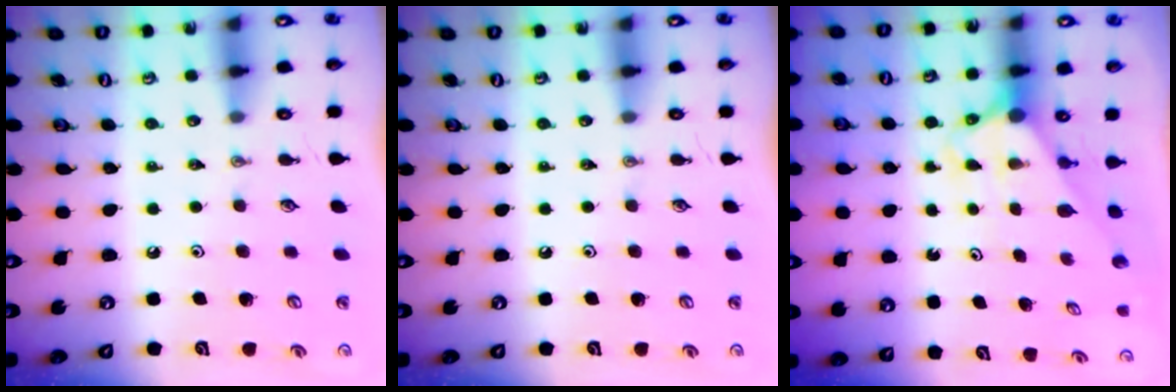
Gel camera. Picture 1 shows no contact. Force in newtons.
{"total": 0.0}
{"total": 3.0, "press": 3.0, "slide": 0.0}